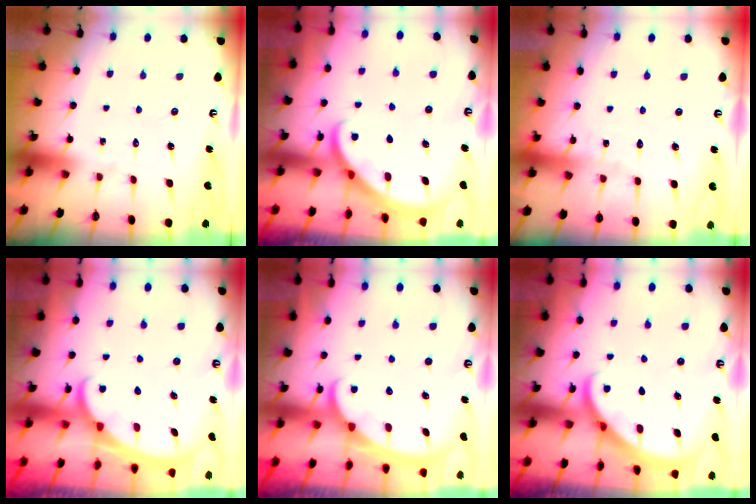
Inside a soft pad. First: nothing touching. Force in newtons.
{"total": 2.7, "press": 2.7, "slide": 0.2}
{"total": 2.3, "press": 2.3, "slide": 0.2}
{"total": 1.9, "press": 1.9, "slide": 0.1}
{"total": 2.5, "press": 2.4, "slide": 0.4}
{"total": 2.7, "press": 2.7, "slide": 0.2}